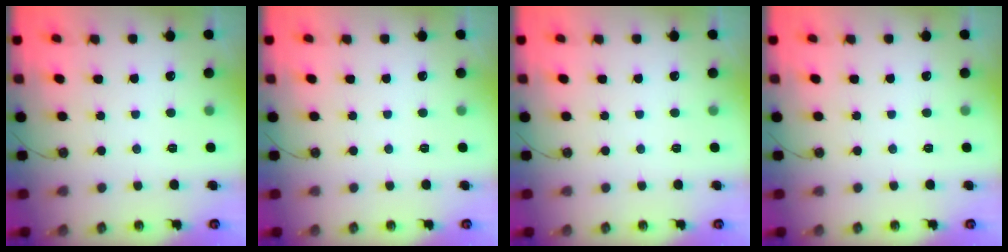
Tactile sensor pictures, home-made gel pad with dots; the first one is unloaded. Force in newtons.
{"total": 0.0}
{"total": 0.0}
{"total": 0.0}